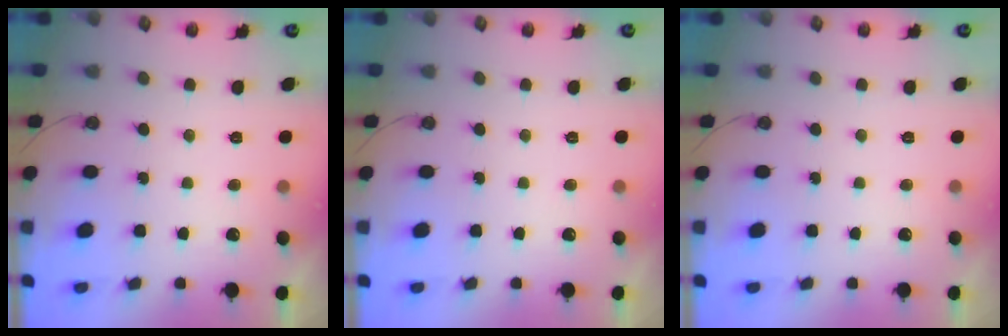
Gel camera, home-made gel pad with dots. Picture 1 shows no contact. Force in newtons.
{"total": 0.0}
{"total": 0.0}